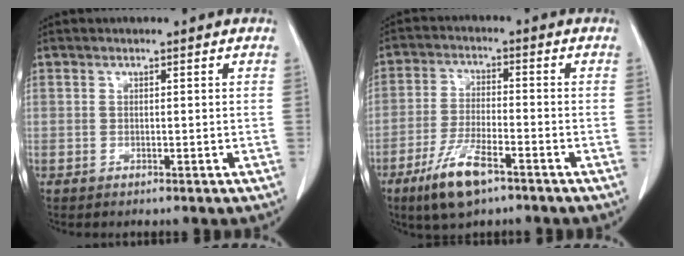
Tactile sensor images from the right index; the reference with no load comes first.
{"total": 8.7, "force": [-5.4, 2.1, 6.5], "torque": [-0.133, -0.014, -0.095]}